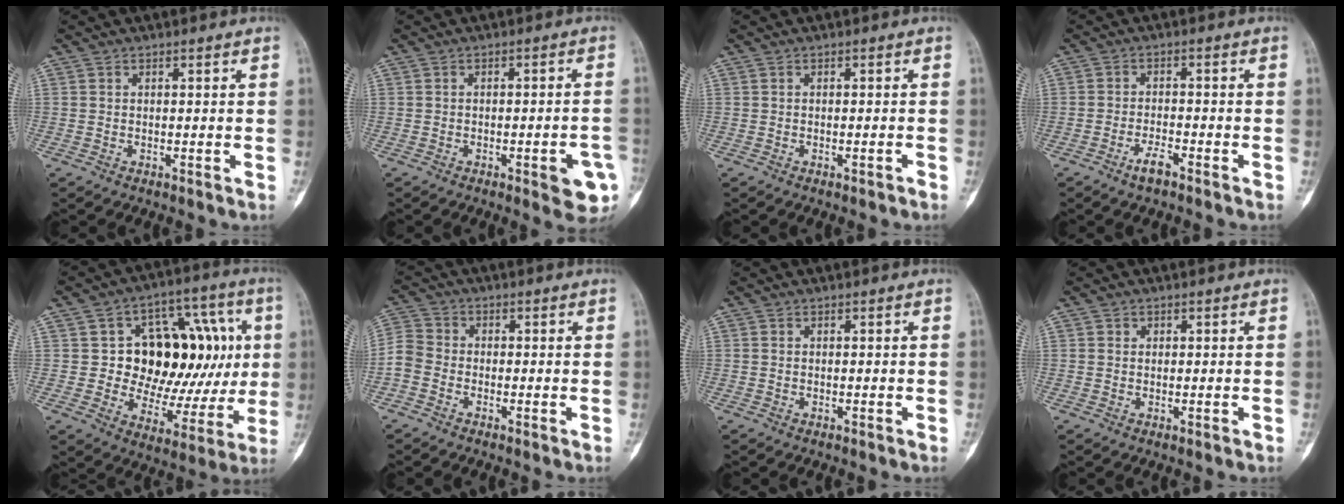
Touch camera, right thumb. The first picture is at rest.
{"total": 7.6, "force": [-2.9, 2.2, 6.7], "torque": [-0.066, 0.012, -0.029]}
{"total": 0.9, "force": [-0.7, 0.2, 0.6], "torque": [-0.010, 0.008, -0.006]}
{"total": 3.2, "force": [-2.3, 0.9, 2.0], "torque": [-0.037, 0.014, -0.045]}
{"total": 23.8, "force": [3.3, 14.8, 18.3], "torque": [-0.192, 0.018, 0.062]}
{"total": 4.7, "force": [-1.8, 3.7, 2.2], "torque": [-0.044, 0.013, -0.049]}
{"total": 0.0}
{"total": 0.8, "force": [0.3, 0.8, 0.1], "torque": [0.008, 0.001, 0.003]}